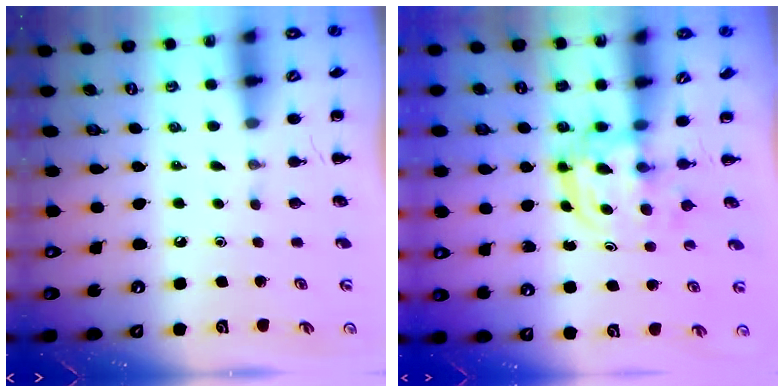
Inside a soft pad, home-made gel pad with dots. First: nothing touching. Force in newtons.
{"total": 3.1, "press": 3.1, "slide": 0.4}